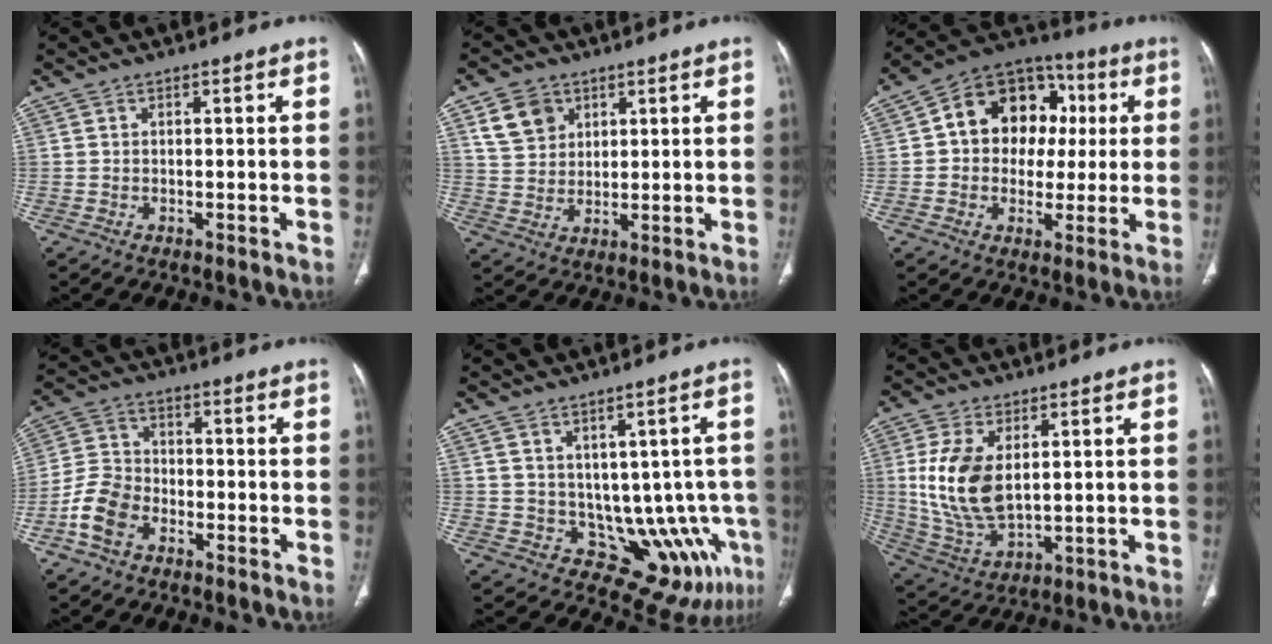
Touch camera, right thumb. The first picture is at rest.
{"total": 7.7, "force": [3.8, 6.0, 3.1], "torque": [-0.034, -0.013, 0.076]}
{"total": 16.5, "force": [2.5, 13.0, 9.8], "torque": [-0.094, 0.027, 0.030]}
{"total": 7.9, "force": [-4.1, 5.3, 4.2], "torque": [-0.082, 0.026, -0.085]}
{"total": 11.2, "force": [-1.2, 7.3, 8.4], "torque": [-0.085, 0.004, 0.016]}
{"total": 13.1, "force": [2.4, 7.4, 10.6], "torque": [-0.213, -0.016, 0.062]}